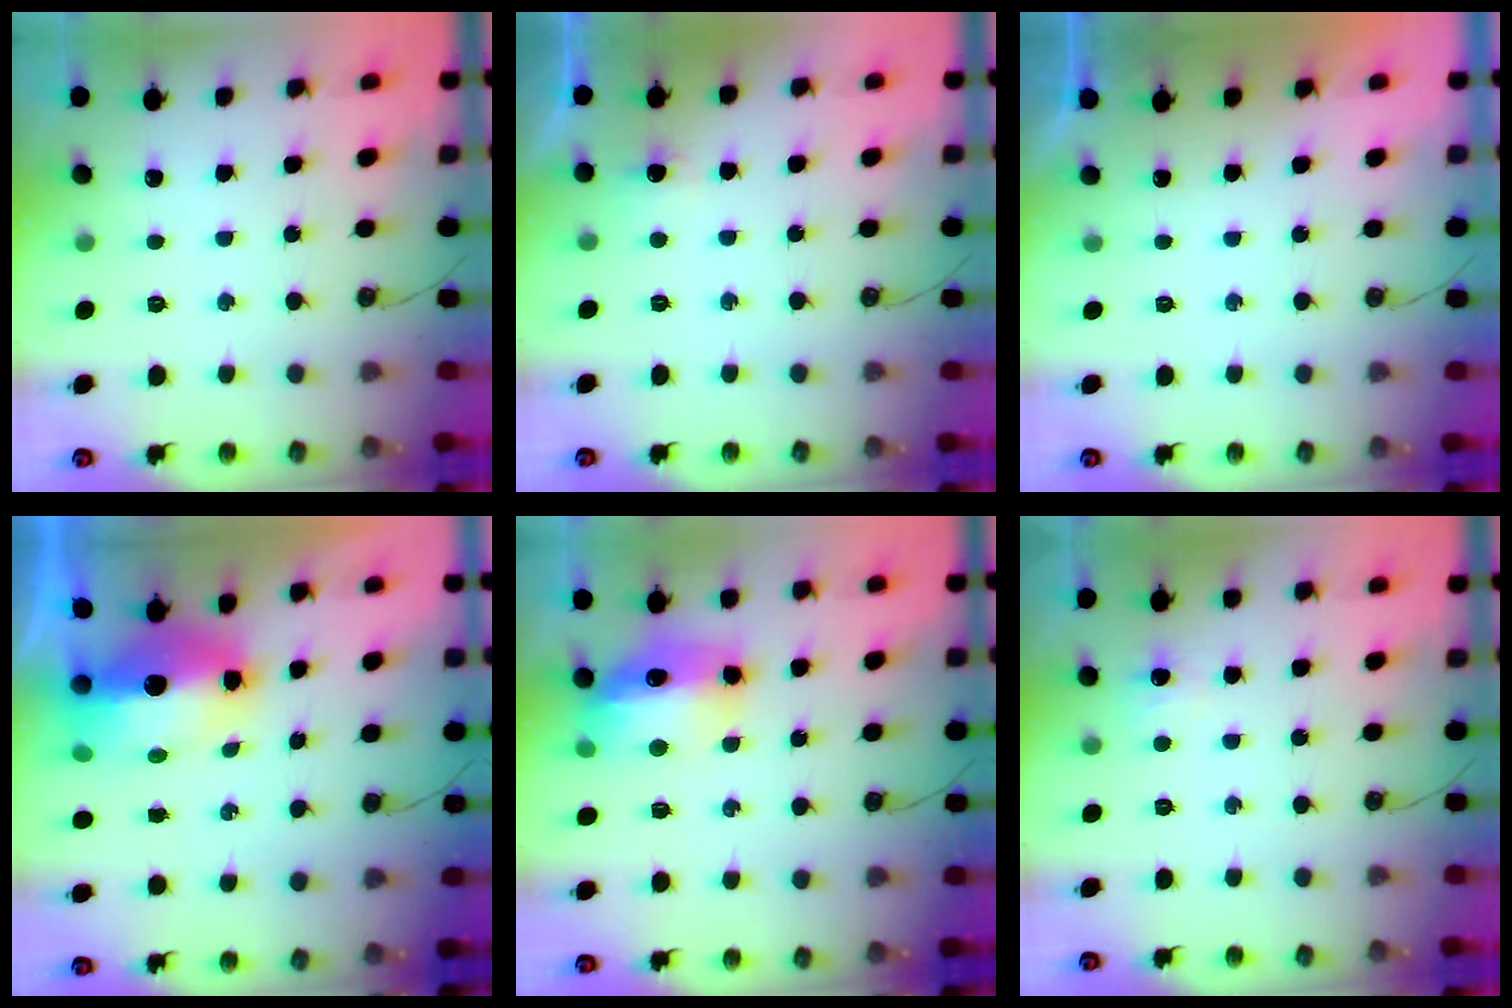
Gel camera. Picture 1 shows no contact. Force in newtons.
{"total": 12.8, "press": 5.4, "slide": 11.5}
{"total": 0.0}
{"total": 15.0, "press": 14.9, "slide": 1.6}
{"total": 15.0, "press": 14.9, "slide": 1.5}
{"total": 3.2, "press": 3.2, "slide": 0.6}